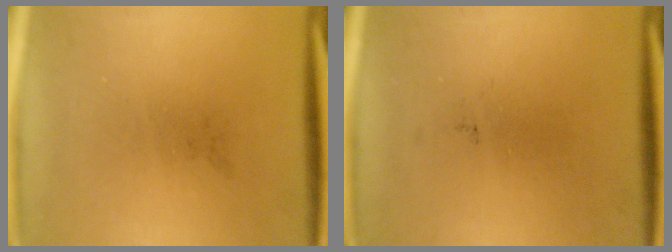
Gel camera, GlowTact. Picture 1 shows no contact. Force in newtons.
{"total": 0.0}